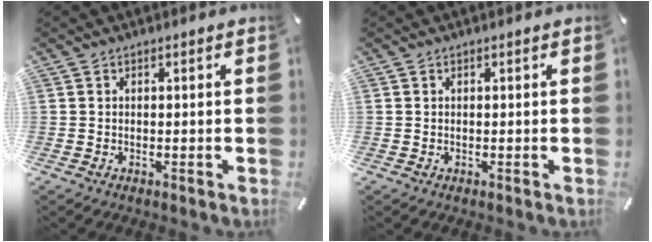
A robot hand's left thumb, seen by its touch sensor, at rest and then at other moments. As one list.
[{"total": 0.0}]